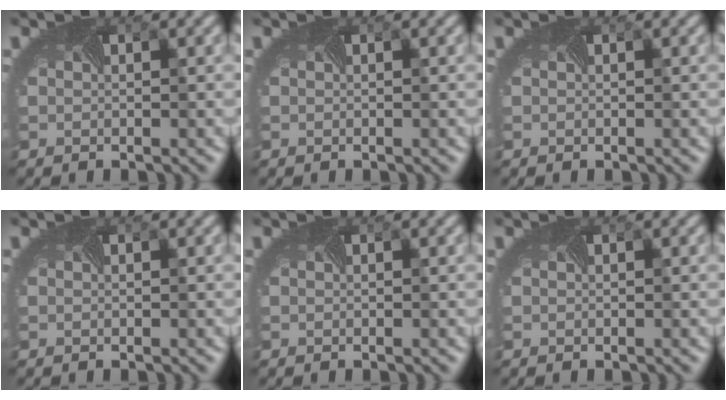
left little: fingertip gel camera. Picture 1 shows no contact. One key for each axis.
{"total": 0.0}
{"total": 0.0}
{"total": 0.0}
{"total": 0.0}
{"total": 0.0}